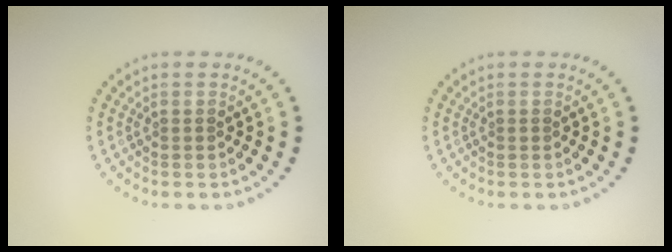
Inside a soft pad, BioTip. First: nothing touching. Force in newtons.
{"total": 0.0}